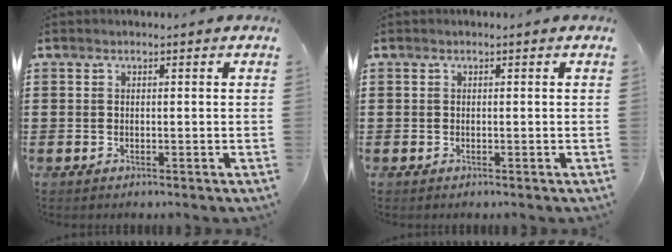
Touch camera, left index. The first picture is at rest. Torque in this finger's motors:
{"motor_torque": [-0.19, 0.08, 0.04, -0.01]}